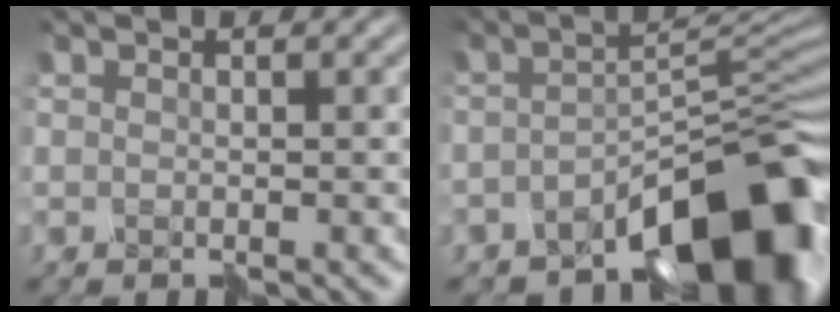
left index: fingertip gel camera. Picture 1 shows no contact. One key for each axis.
{"total": 9.9, "fx": -6.8, "fy": 3.4, "fz": 6.3, "tx": -0.064, "ty": 0.007, "tz": -0.110}